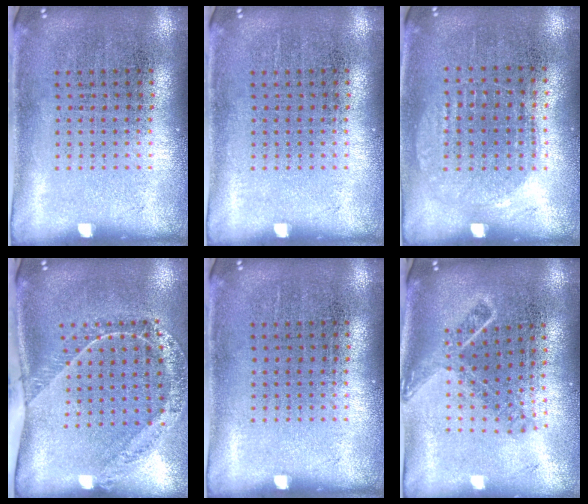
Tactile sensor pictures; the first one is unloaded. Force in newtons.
{"total": 0.0}
{"total": 1.0, "press": 0.9, "slide": 0.4}
{"total": 1.6, "press": 1.5, "slide": 0.6}
{"total": 0.0}
{"total": 1.7, "press": 1.2, "slide": 1.2}